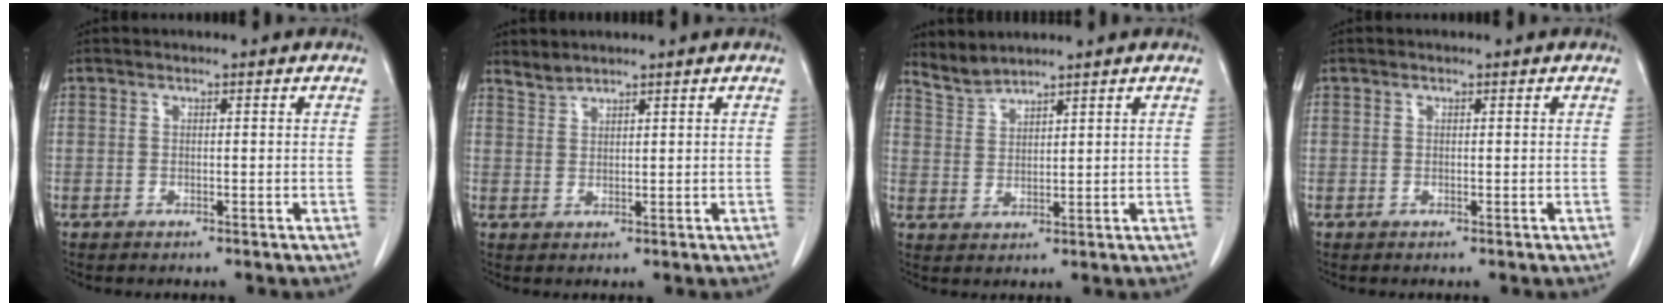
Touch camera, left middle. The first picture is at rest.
{"total": 1.8, "force": [1.8, -0.1, 0.0], "torque": [-0.002, 0.003, 0.041]}
{"total": 3.3, "force": [3.3, -0.2, -0.2], "torque": [-0.001, 0.000, 0.073]}
{"total": 0.0}